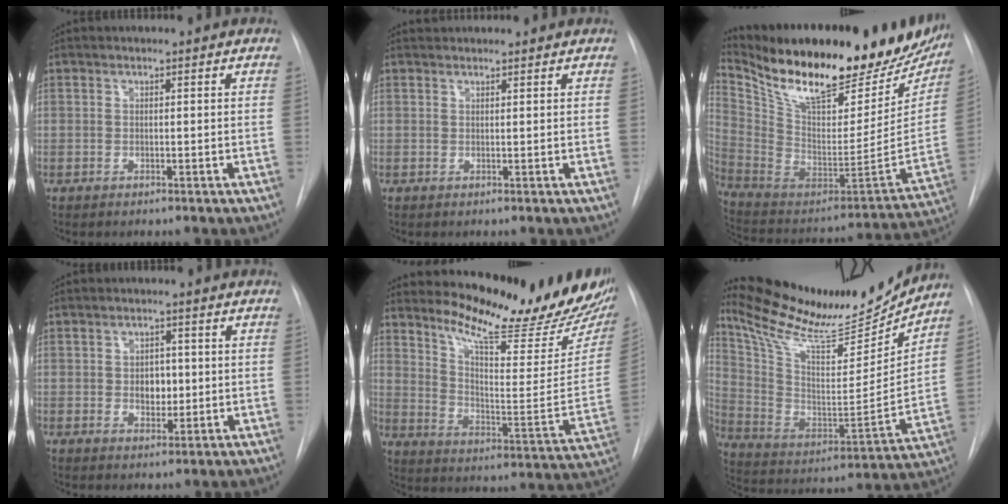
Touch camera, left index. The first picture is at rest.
{"total": 3.0, "force": [2.9, 0.5, 0.4], "torque": [-0.007, 0.032, 0.042]}
{"total": 32.8, "force": [25.2, 10.1, 18.3], "torque": [-0.314, -0.024, 0.376]}
{"total": 3.4, "force": [0.1, 2.5, 2.4], "torque": [-0.031, 0.002, 0.006]}
{"total": 22.3, "force": [19.4, 3.3, 10.6], "torque": [-0.160, -0.093, 0.262]}
{"total": 22.9, "force": [20.6, 3.8, 9.3], "torque": [-0.172, -0.033, 0.332]}